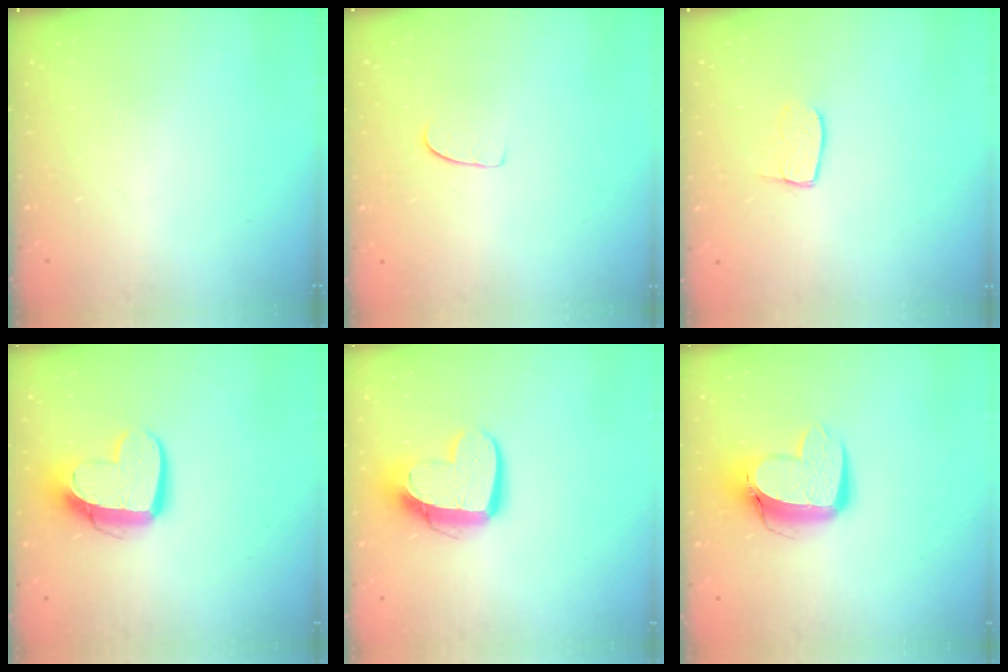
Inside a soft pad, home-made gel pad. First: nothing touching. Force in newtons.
{"total": 5.4, "press": 5.4, "slide": 0.3}
{"total": 4.2, "press": 4.2, "slide": 0.3}
{"total": 13.8, "press": 13.8, "slide": 1.2}
{"total": 13.8, "press": 13.8, "slide": 1.2}
{"total": 12.5, "press": 12.4, "slide": 1.2}